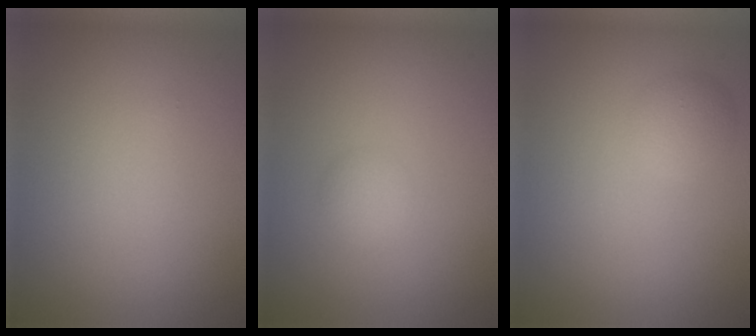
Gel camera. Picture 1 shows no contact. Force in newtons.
{"total": 1.4, "press": 1.4, "slide": 0.1}
{"total": 1.9, "press": 1.9, "slide": 0.1}